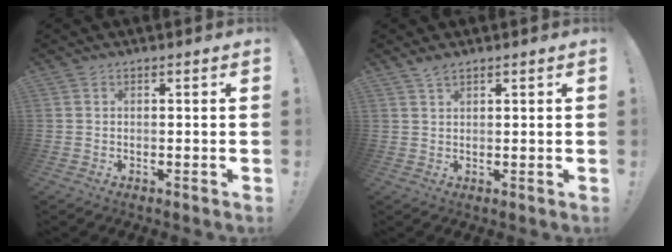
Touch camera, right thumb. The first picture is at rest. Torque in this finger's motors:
{"motor_torque": [-0.26, 0.29, -0.01, 0.03, 0.10]}